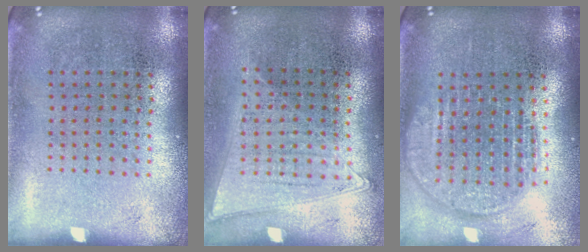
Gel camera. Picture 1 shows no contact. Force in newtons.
{"total": 1.0, "press": 1.0, "slide": 0.3}
{"total": 1.8, "press": 1.5, "slide": 0.9}